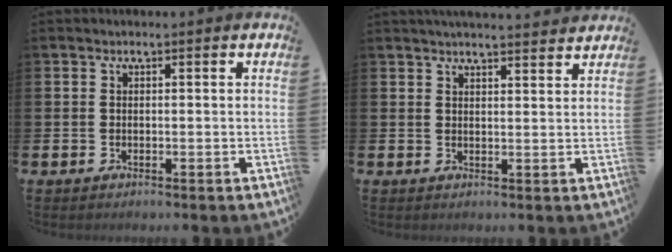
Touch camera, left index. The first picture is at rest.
{"total": 3.1, "force": [3.1, -0.1, 0.3], "torque": [-0.005, -0.018, 0.055]}